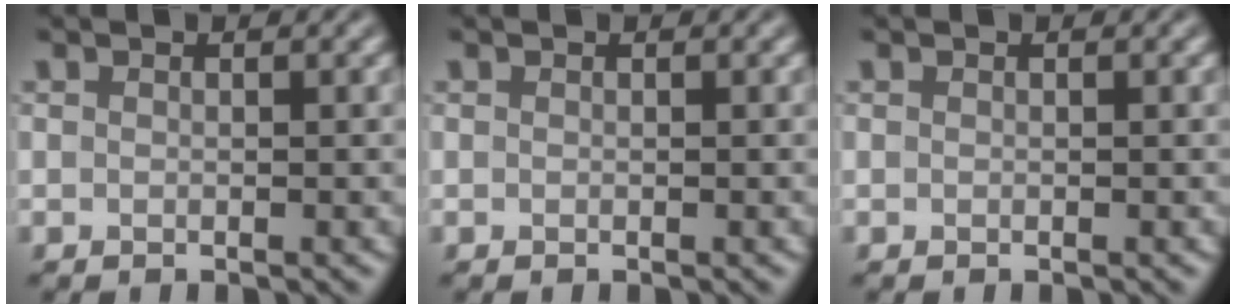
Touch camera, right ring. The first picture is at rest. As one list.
[{"total": 0.0}, {"total": 0.0}]